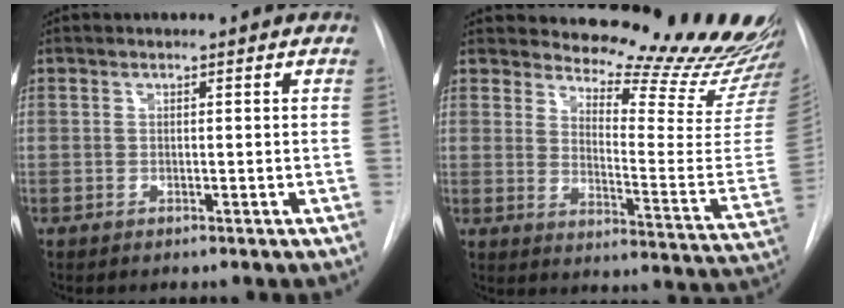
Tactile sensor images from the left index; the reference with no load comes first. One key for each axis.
{"total": 23.9, "fx": 22.5, "fy": 3.5, "fz": 7.5, "tx": -0.095, "ty": -0.141, "tz": 0.261}